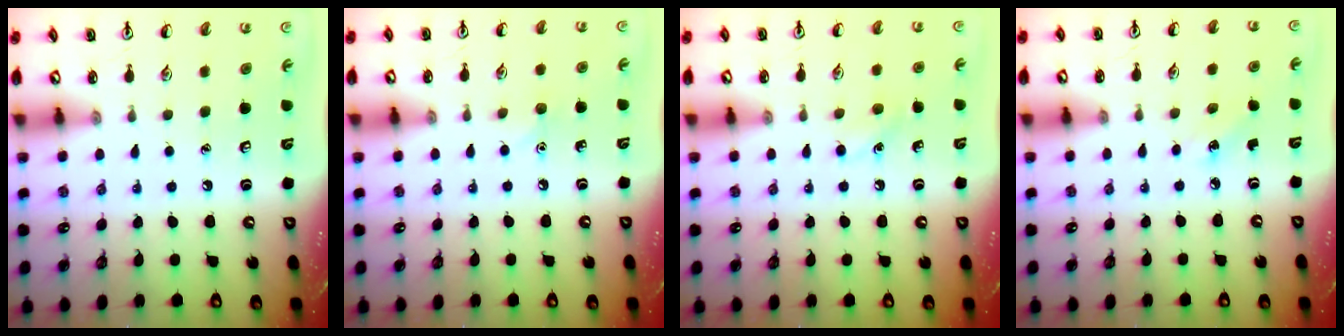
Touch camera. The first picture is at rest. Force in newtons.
{"total": 4.7, "press": 4.4, "slide": 1.5}
{"total": 6.5, "press": 6.3, "slide": 1.7}
{"total": 2.5, "press": 2.3, "slide": 0.9}